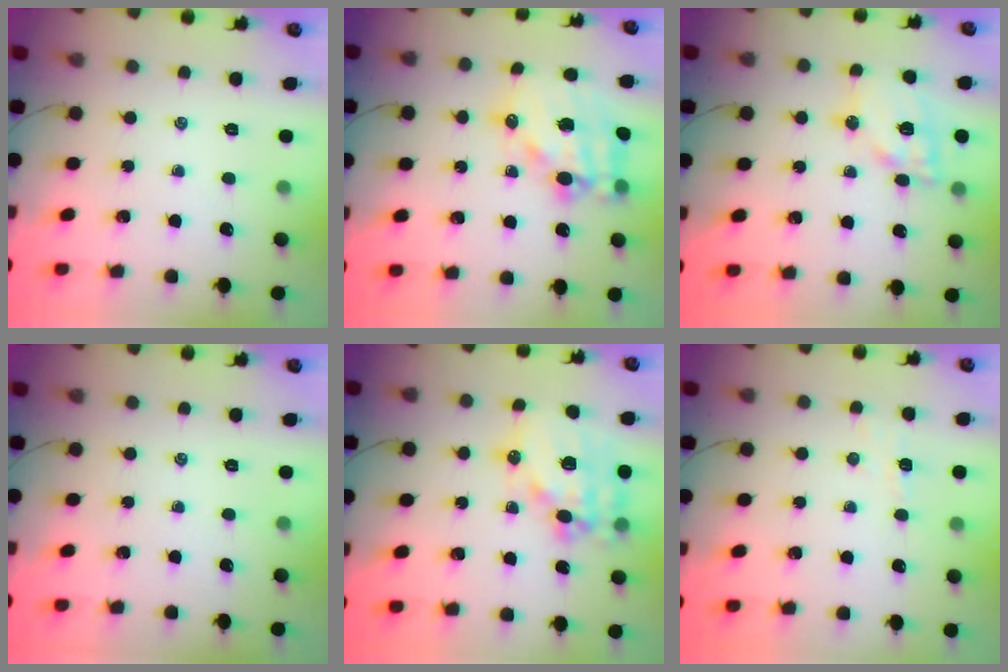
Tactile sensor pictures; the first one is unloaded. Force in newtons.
{"total": 14.9, "press": 14.6, "slide": 3.0}
{"total": 14.4, "press": 14.1, "slide": 2.8}
{"total": 0.0}
{"total": 17.1, "press": 16.7, "slide": 3.6}
{"total": 3.3, "press": 3.0, "slide": 1.2}